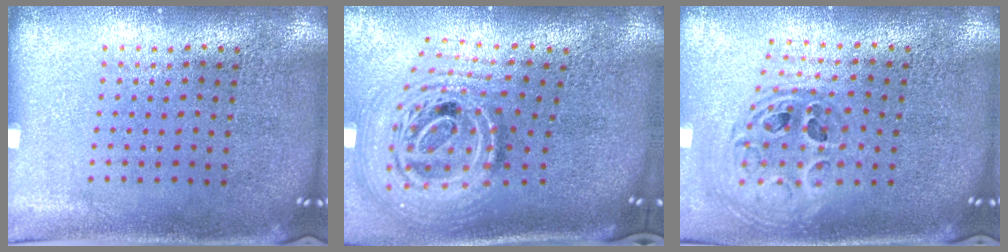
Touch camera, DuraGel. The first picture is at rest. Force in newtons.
{"total": 2.6, "press": 1.8, "slide": 1.9}
{"total": 1.0, "press": 1.0, "slide": 0.3}